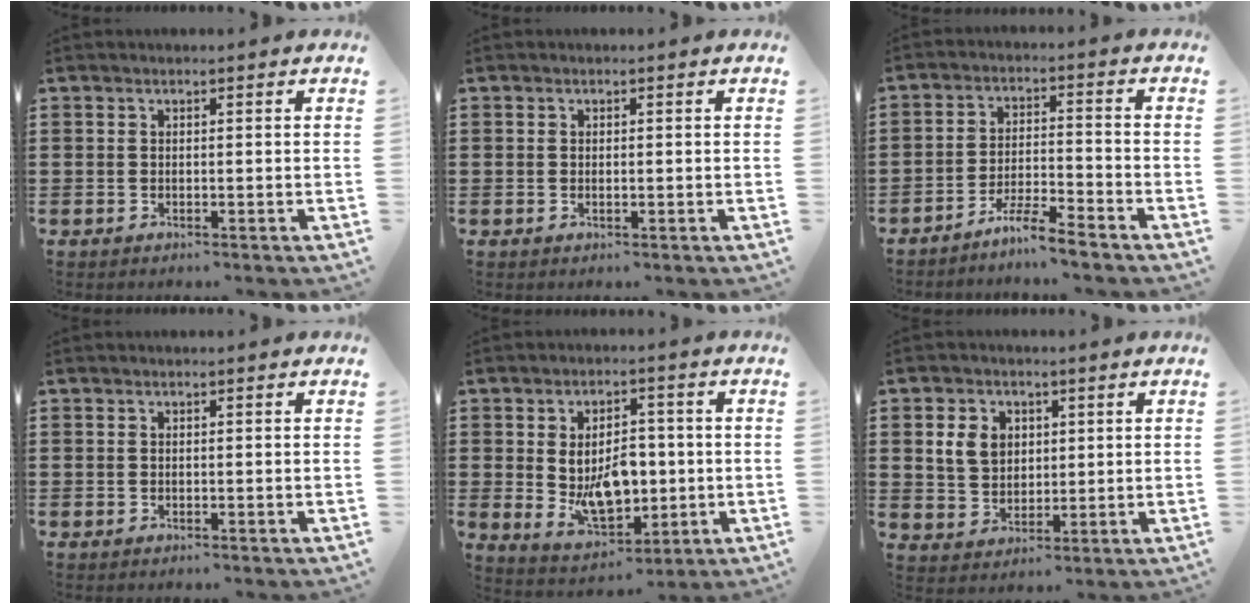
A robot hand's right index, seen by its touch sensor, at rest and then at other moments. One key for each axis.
{"total": 0.5, "fx": 0.0, "fy": 0.3, "fz": 0.5, "tx": -0.010, "ty": 0.002, "tz": 0.000}
{"total": 5.0, "fx": -4.6, "fy": -0.4, "fz": 1.7, "tx": -0.038, "ty": -0.003, "tz": -0.092}
{"total": 0.0}
{"total": 8.6, "fx": -0.4, "fy": 5.4, "fz": 6.7, "tx": -0.105, "ty": 0.001, "tz": -0.010}
{"total": 5.5, "fx": 1.6, "fy": 4.5, "fz": 2.8, "tx": -0.079, "ty": 0.014, "tz": 0.026}